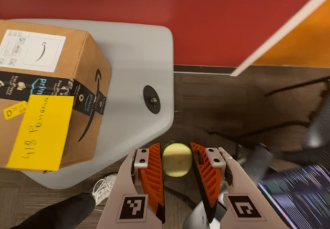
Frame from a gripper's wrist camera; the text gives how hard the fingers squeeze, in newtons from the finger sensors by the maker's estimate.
{"total": 7.5, "left": 7.5, "right": 7.6}